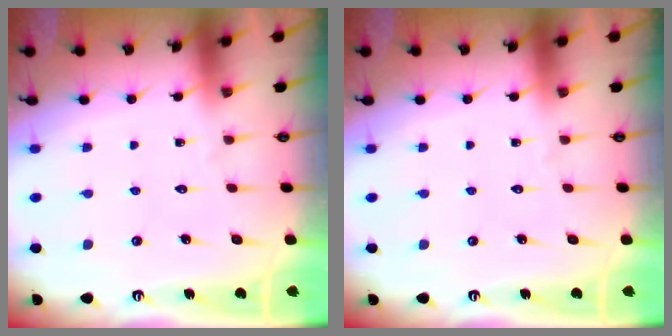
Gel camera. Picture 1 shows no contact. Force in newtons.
{"total": 0.0}